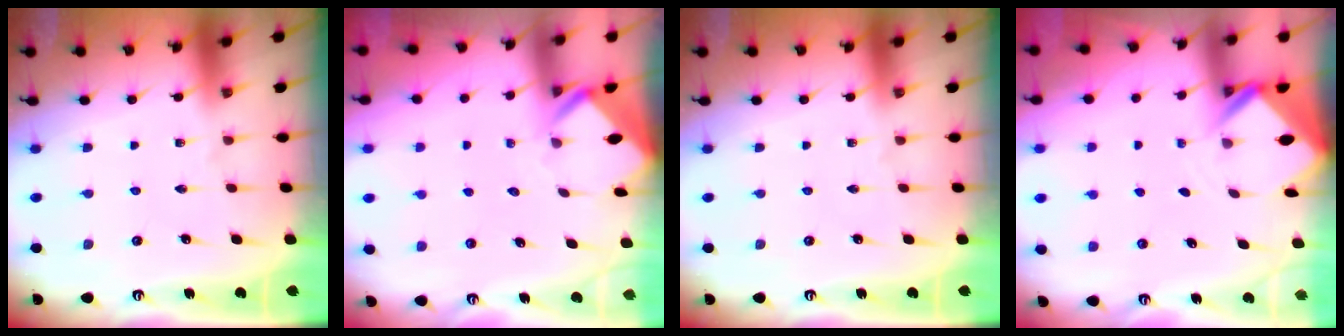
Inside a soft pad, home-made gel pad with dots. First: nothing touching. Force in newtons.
{"total": 2.5, "press": 2.4, "slide": 0.3}
{"total": 0.0}
{"total": 2.6, "press": 2.6, "slide": 0.1}